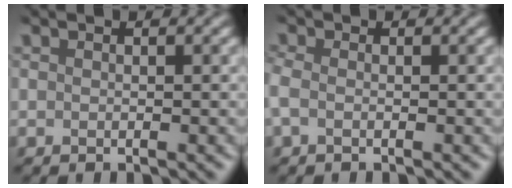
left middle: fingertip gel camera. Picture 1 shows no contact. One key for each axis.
{"total": 1.4, "fx": -1.3, "fy": -0.4, "fz": -0.2, "tx": -0.018, "ty": -0.006, "tz": -0.016}